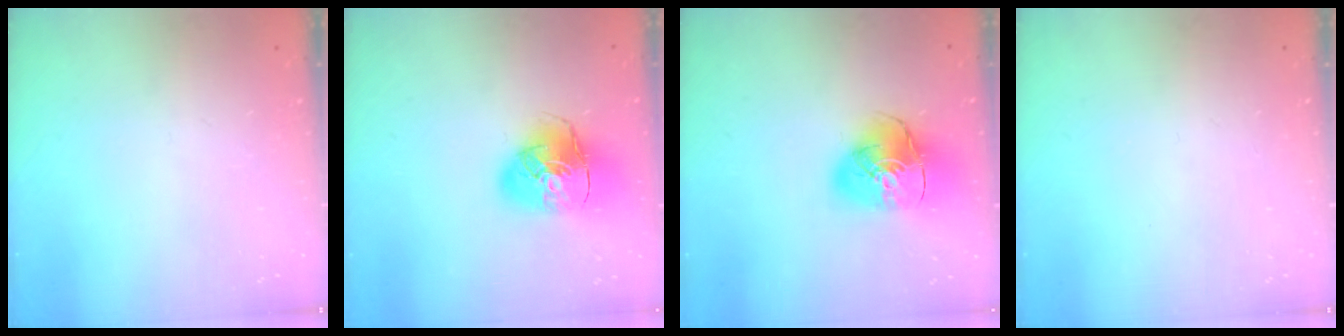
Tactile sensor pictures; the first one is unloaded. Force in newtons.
{"total": 16.2, "press": 16.0, "slide": 2.4}
{"total": 16.0, "press": 15.8, "slide": 2.1}
{"total": 0.0}